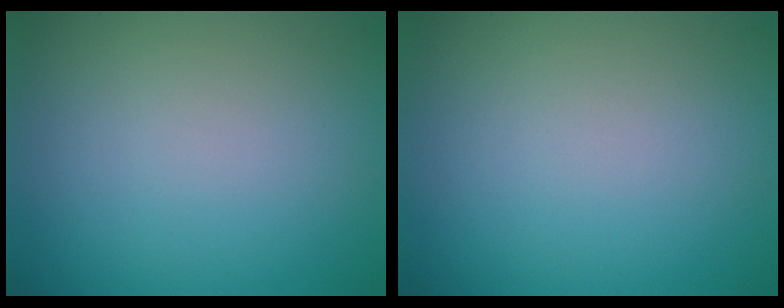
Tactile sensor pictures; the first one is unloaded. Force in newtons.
{"total": 0.0}